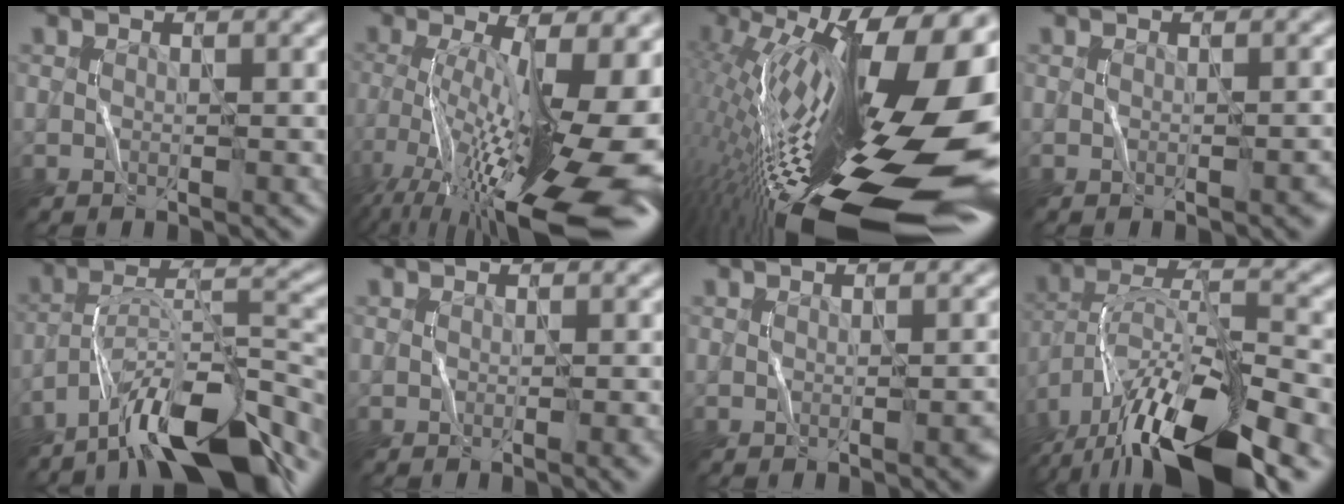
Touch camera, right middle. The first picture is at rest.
{"total": 17.1, "force": [-5.6, 5.0, 15.3], "torque": [-0.263, -0.008, -0.093]}
{"total": 21.4, "force": [-2.5, 6.9, 20.1], "torque": [-0.320, -0.012, -0.049]}
{"total": 1.5, "force": [-0.5, 0.5, 1.3], "torque": [-0.006, 0.009, -0.006]}
{"total": 12.4, "force": [-9.2, 3.2, 7.7], "torque": [-0.116, 0.026, -0.165]}
{"total": 3.0, "force": [-0.7, 1.4, 2.6], "torque": [-0.005, 0.008, -0.004]}
{"total": 2.2, "force": [-0.7, 0.7, 1.9], "torque": [-0.012, 0.008, -0.008]}
{"total": 15.3, "force": [-9.1, 5.6, 10.9], "torque": [-0.209, 0.007, -0.157]}